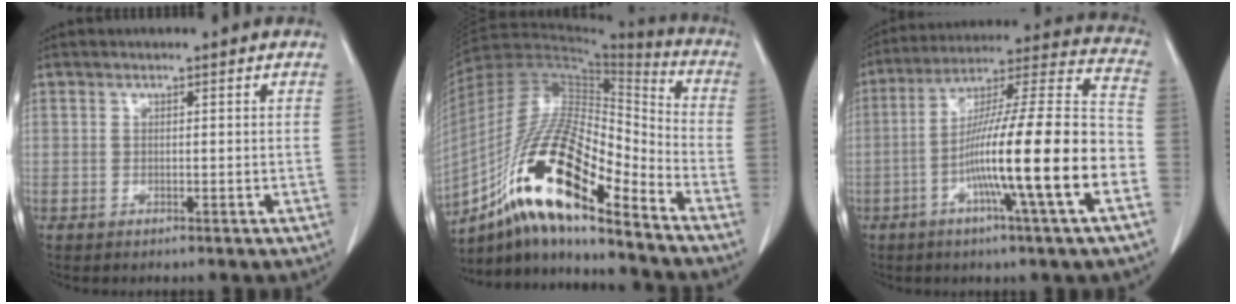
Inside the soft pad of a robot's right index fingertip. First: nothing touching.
{"total": 19.9, "force": [-11.4, 4.2, 15.8], "torque": [-0.315, 0.002, -0.202]}
{"total": 20.6, "force": [-6.6, -0.2, 19.5], "torque": [-0.304, 0.000, -0.117]}